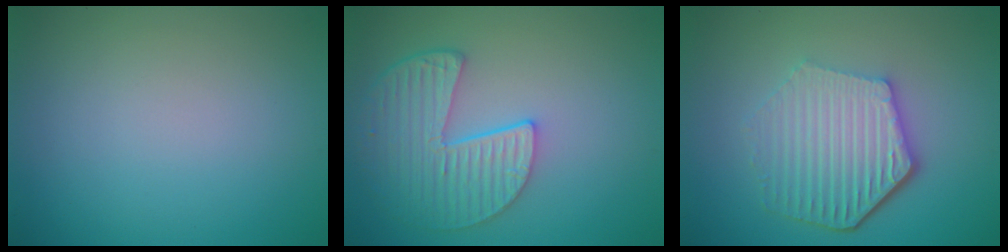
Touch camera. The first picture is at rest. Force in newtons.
{"total": 5.3, "press": 4.4, "slide": 3.0}
{"total": 6.1, "press": 4.5, "slide": 4.1}